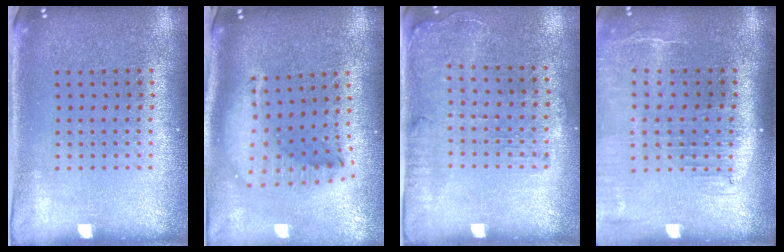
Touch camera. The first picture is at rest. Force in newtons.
{"total": 2.2, "press": 1.7, "slide": 1.4}
{"total": 1.3, "press": 1.2, "slide": 0.5}
{"total": 2.1, "press": 1.7, "slide": 1.2}